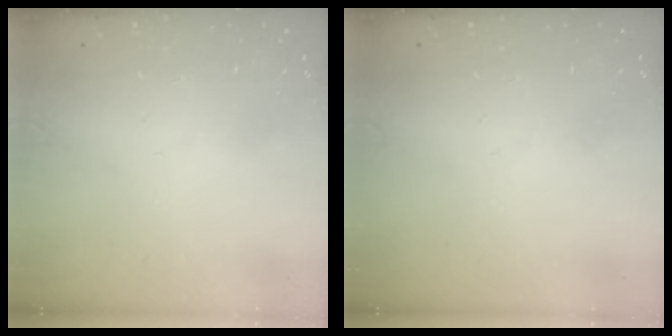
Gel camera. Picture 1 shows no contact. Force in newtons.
{"total": 0.0}